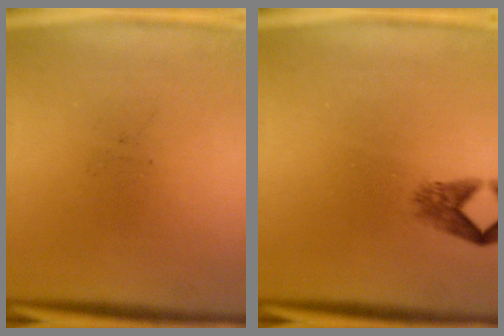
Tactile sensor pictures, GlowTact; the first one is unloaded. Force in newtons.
{"total": 2.0}